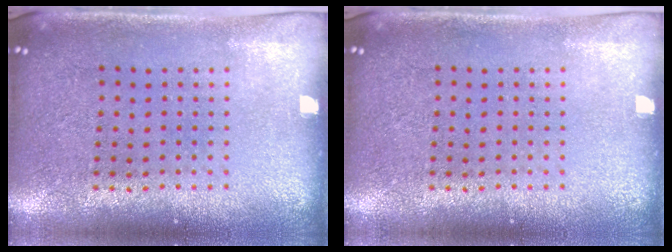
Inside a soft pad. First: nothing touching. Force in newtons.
{"total": 0.0}